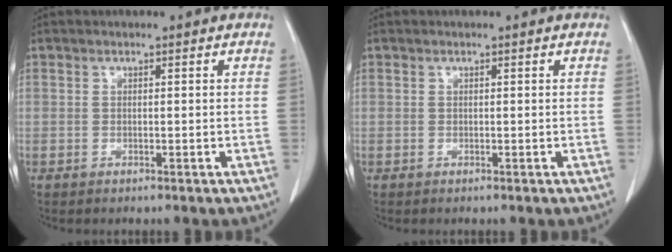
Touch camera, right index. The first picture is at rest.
{"total": 0.0}